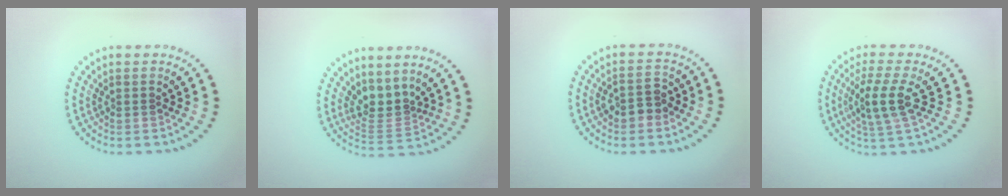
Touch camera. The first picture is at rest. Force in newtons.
{"total": 2.8, "press": 2.1, "slide": 1.8}
{"total": 2.2, "press": 2.2, "slide": 0.4}
{"total": 3.5, "press": 3.1, "slide": 1.7}